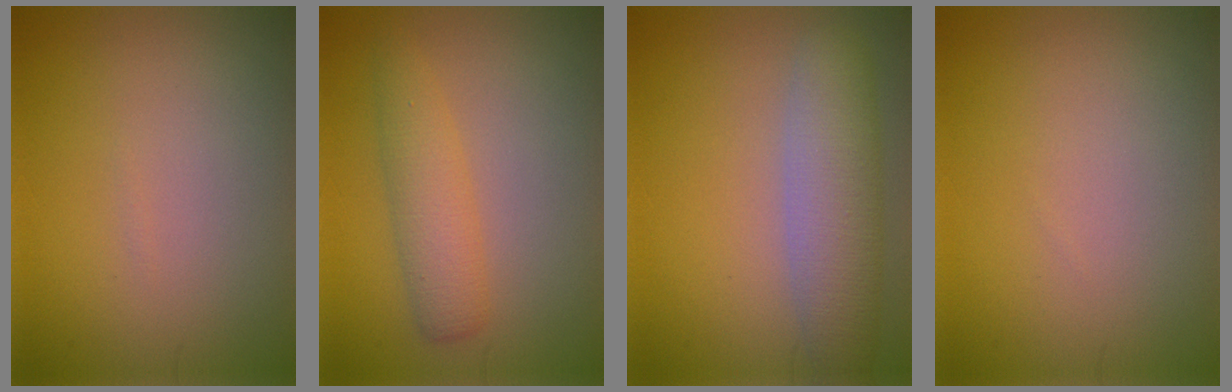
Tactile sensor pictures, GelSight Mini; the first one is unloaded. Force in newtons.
{"total": 3.2, "press": 3.2, "slide": 0.1}
{"total": 5.1, "press": 5.1, "slide": 0.3}
{"total": 0.0}